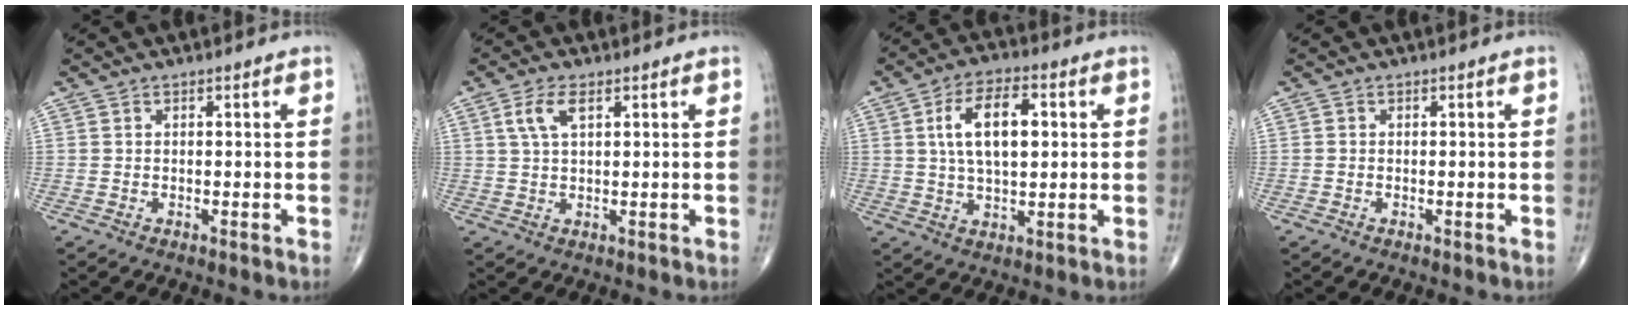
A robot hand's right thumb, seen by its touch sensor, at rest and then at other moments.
{"total": 4.5, "force": [1.8, 2.0, 3.6], "torque": [-0.080, 0.005, 0.037]}
{"total": 11.3, "force": [2.2, 5.6, 9.6], "torque": [-0.160, 0.006, 0.038]}
{"total": 0.0}